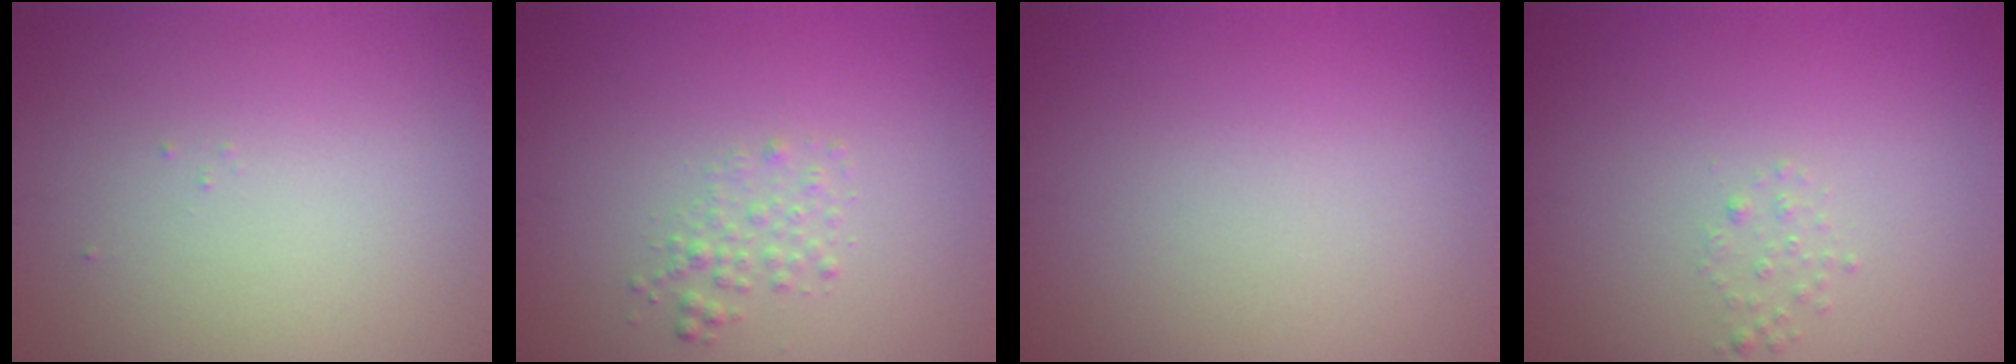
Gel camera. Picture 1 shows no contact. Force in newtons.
{"total": 1.4, "press": 1.4, "slide": 0.1}
{"total": 0.0}
{"total": 0.8, "press": 0.8, "slide": 0.1}